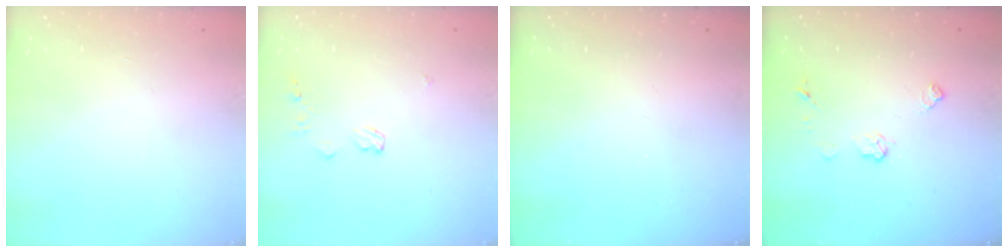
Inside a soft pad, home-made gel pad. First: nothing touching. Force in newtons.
{"total": 5.6, "press": 5.5, "slide": 0.6}
{"total": 0.0}
{"total": 5.8, "press": 5.7, "slide": 0.5}